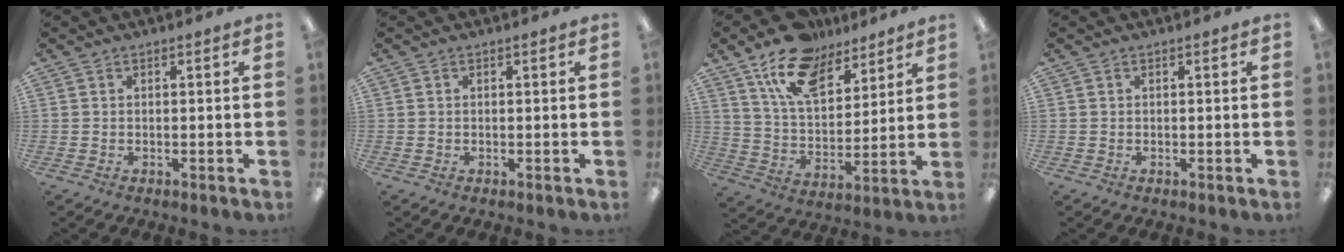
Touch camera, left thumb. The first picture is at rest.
{"total": 0.0}
{"total": 16.0, "force": [11.4, 8.1, 7.8], "torque": [-0.141, -0.055, 0.207]}
{"total": 0.0}